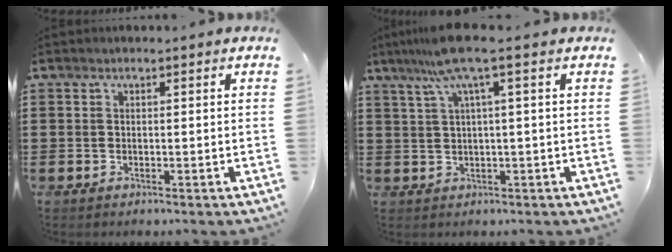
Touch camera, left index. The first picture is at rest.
{"total": 6.4, "force": [2.6, -0.3, 5.9], "torque": [-0.134, -0.004, 0.039]}